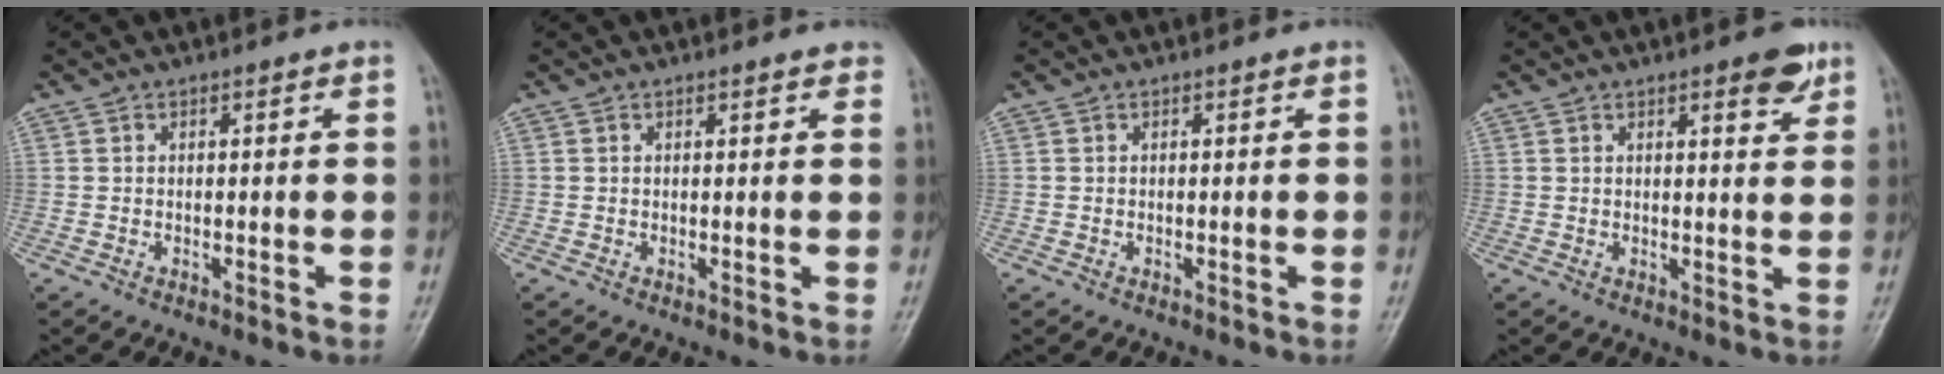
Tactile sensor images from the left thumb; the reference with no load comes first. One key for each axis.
{"total": 1.8, "fx": 1.3, "fy": 0.6, "fz": 1.0, "tx": -0.003, "ty": 0.001, "tz": 0.012}
{"total": 0.0}
{"total": 4.5, "fx": 2.8, "fy": 1.3, "fz": 3.3, "tx": -0.033, "ty": -0.014, "tz": 0.032}